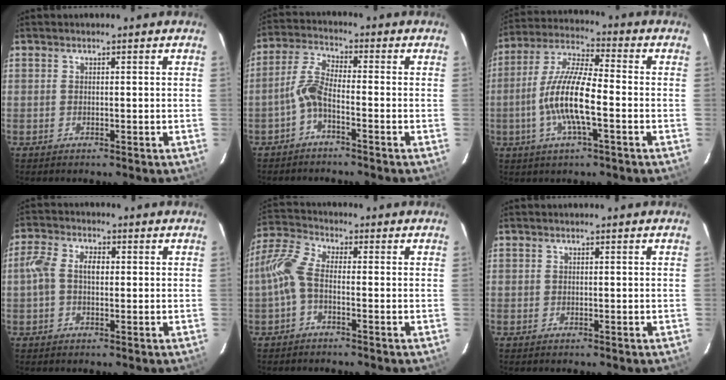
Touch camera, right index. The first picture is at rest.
{"total": 4.8, "force": [-2.4, 1.2, 4.0], "torque": [-0.099, 0.015, -0.051]}
{"total": 12.6, "force": [-3.1, 2.7, 11.9], "torque": [-0.246, 0.001, -0.064]}
{"total": 5.5, "force": [0.1, 3.2, 4.5], "torque": [-0.096, 0.016, -0.004]}
{"total": 6.6, "force": [-1.8, 2.8, 5.7], "torque": [-0.137, 0.015, -0.045]}
{"total": 0.0}